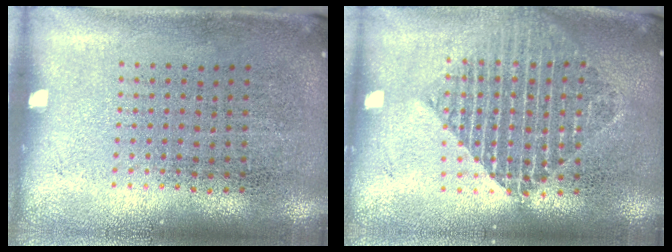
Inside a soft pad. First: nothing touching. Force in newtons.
{"total": 1.9, "press": 1.5, "slide": 1.1}